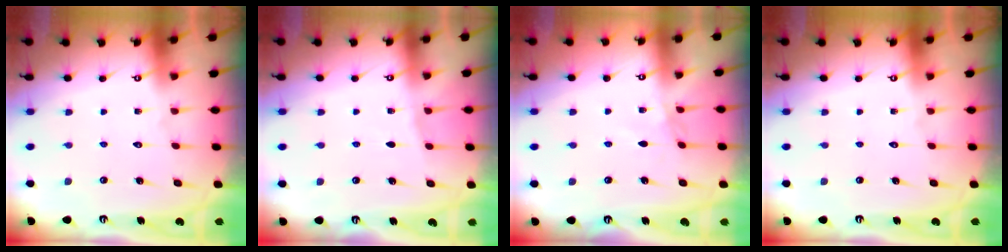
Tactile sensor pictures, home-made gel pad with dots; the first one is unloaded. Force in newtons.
{"total": 2.2, "press": 2.2, "slide": 0.4}
{"total": 2.5, "press": 2.5, "slide": 0.5}
{"total": 0.0}